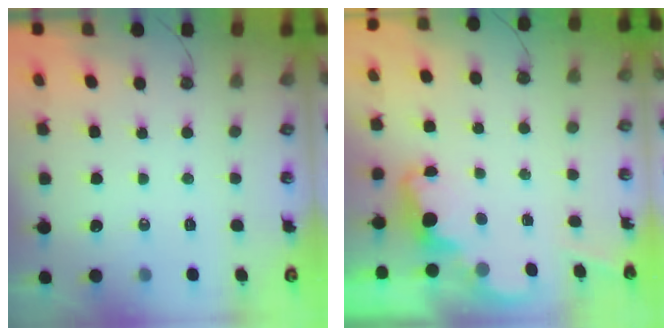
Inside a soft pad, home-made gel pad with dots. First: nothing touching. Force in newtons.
{"total": 2.3, "press": 2.3, "slide": 0.5}